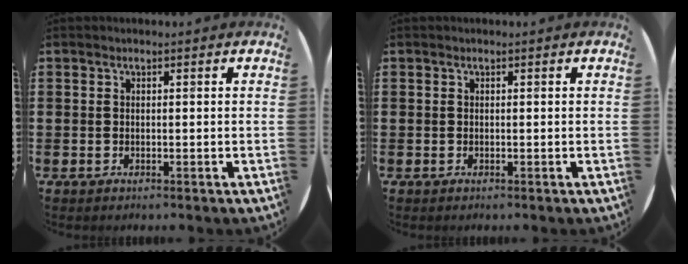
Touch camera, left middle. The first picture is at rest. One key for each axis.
{"total": 0.0}